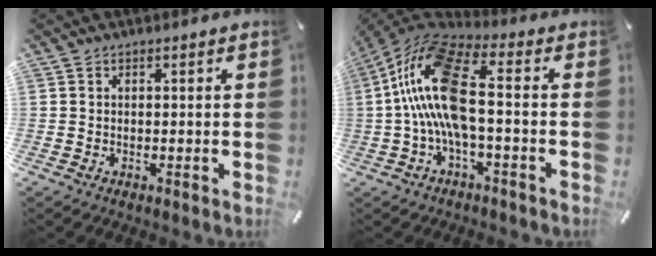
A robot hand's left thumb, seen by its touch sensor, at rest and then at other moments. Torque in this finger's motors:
{"motor_torque": [-0.63, 2.86, 2.77, 0.00, 0.82]}